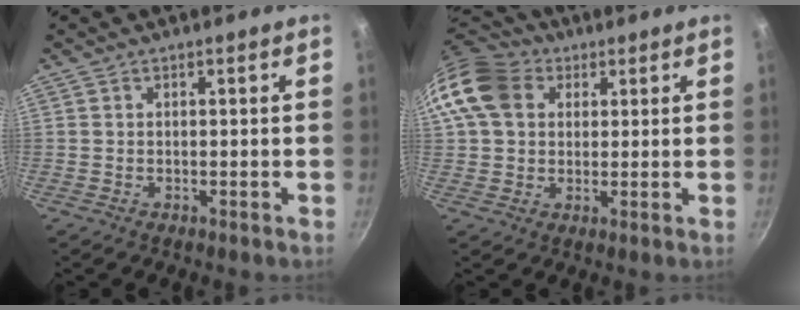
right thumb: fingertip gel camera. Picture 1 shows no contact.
{"total": 13.2, "force": [4.2, 10.4, 6.9], "torque": [-0.119, 0.016, 0.062]}